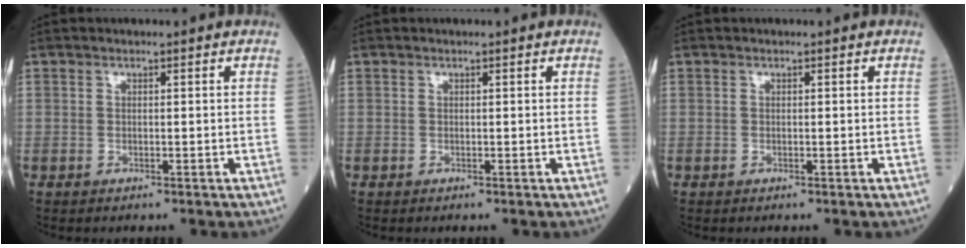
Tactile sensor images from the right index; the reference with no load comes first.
{"total": 0.0}
{"total": 0.0}